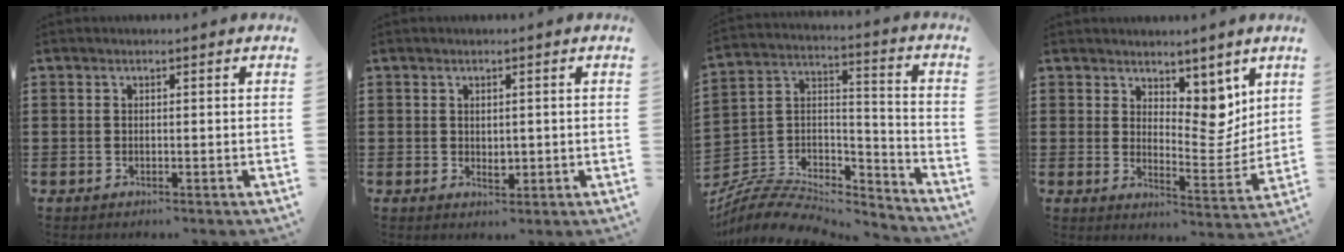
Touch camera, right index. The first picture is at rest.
{"total": 1.5, "force": [0.3, 1.0, 1.2], "torque": [-0.021, 0.002, 0.007]}
{"total": 7.9, "force": [-6.9, 2.9, 2.5], "torque": [-0.051, 0.011, -0.137]}
{"total": 7.1, "force": [5.2, 3.9, 3.0], "torque": [-0.050, -0.032, 0.093]}